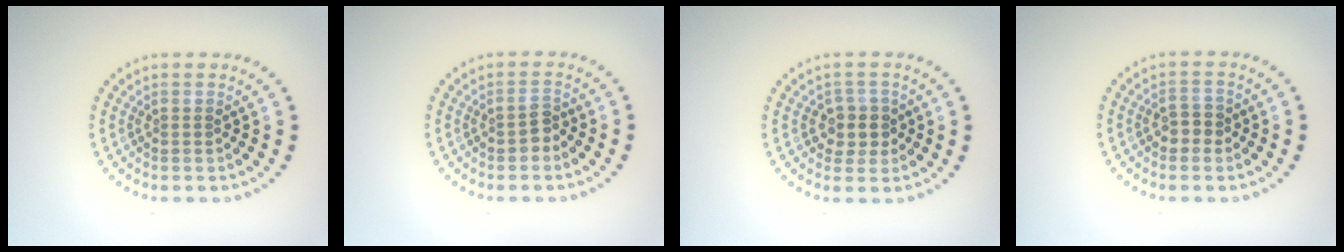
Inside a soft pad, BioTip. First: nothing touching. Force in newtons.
{"total": 1.2, "press": 1.1, "slide": 0.4}
{"total": 2.3, "press": 2.1, "slide": 1.1}
{"total": 1.9, "press": 1.8, "slide": 0.5}